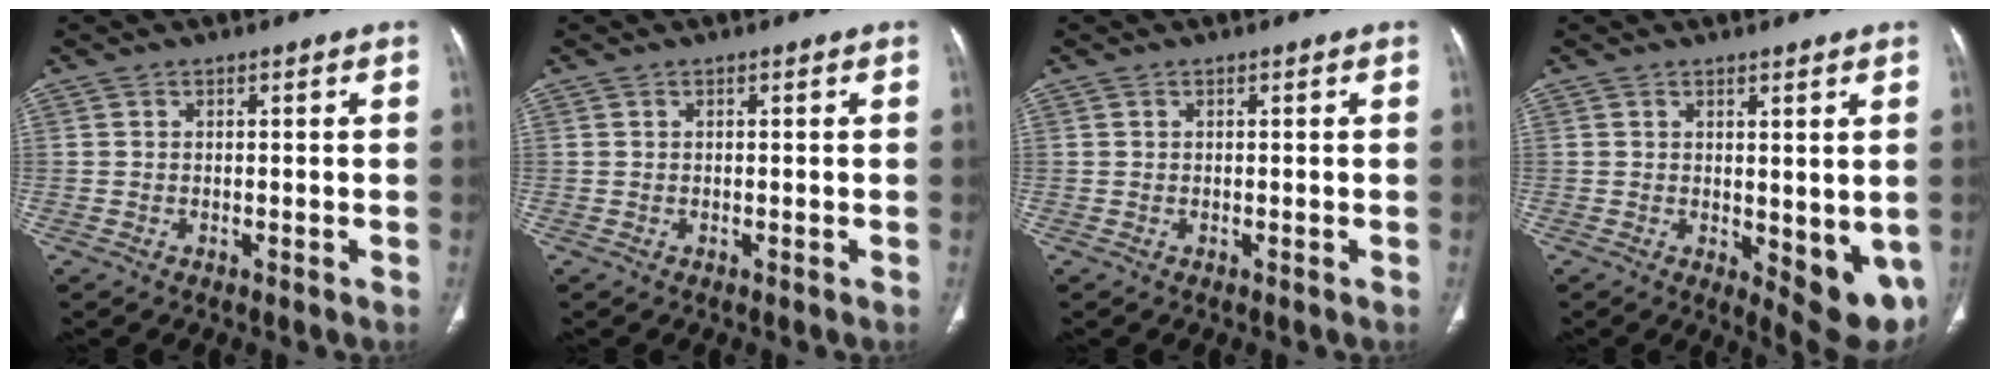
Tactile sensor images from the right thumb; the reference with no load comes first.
{"total": 0.0}
{"total": 0.0}
{"total": 9.2, "force": [-0.8, 3.7, 8.3], "torque": [-0.088, -0.024, 0.001]}